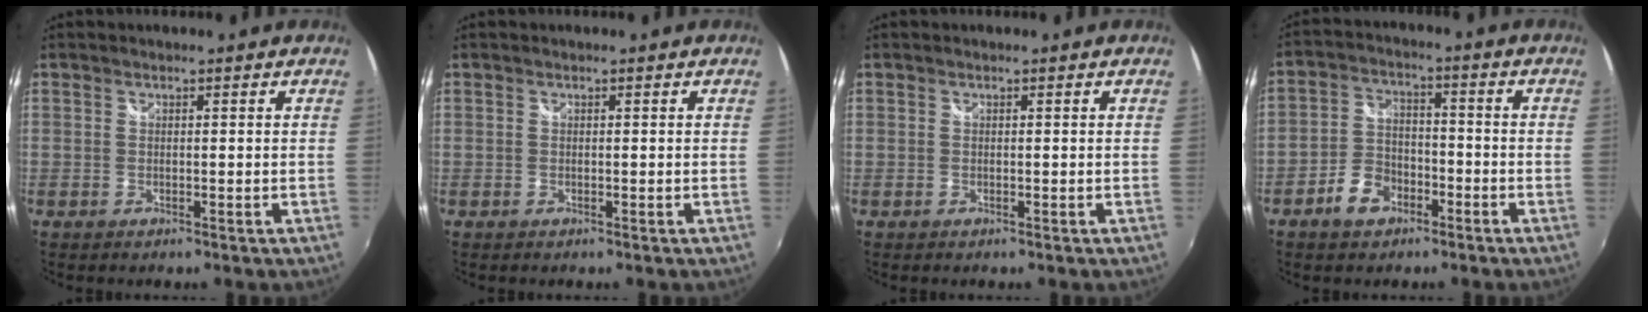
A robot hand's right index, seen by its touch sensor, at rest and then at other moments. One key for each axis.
{"total": 0.0}
{"total": 0.0}
{"total": 7.1, "fx": -4.3, "fy": 4.6, "fz": 3.3, "tx": -0.076, "ty": 0.019, "tz": -0.073}